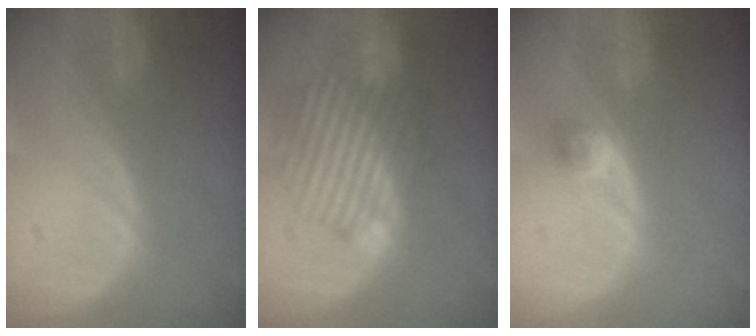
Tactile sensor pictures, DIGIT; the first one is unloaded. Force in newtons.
{"total": 8.9, "press": 8.8, "slide": 1.5}
{"total": 2.6, "press": 2.2, "slide": 1.4}